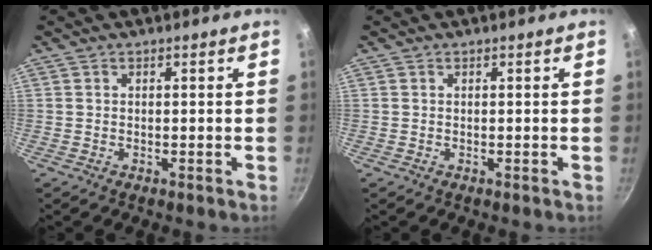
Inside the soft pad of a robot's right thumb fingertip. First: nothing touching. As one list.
[{"total": 0.0}]